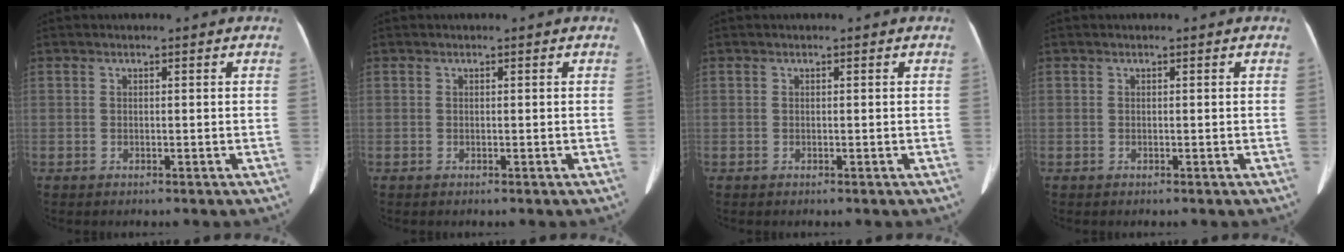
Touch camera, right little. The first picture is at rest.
{"total": 0.0}
{"total": 0.0}
{"total": 0.0}